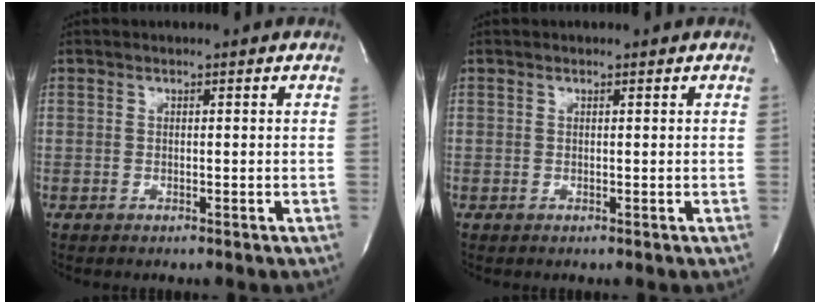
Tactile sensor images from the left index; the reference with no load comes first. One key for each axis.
{"total": 0.0}